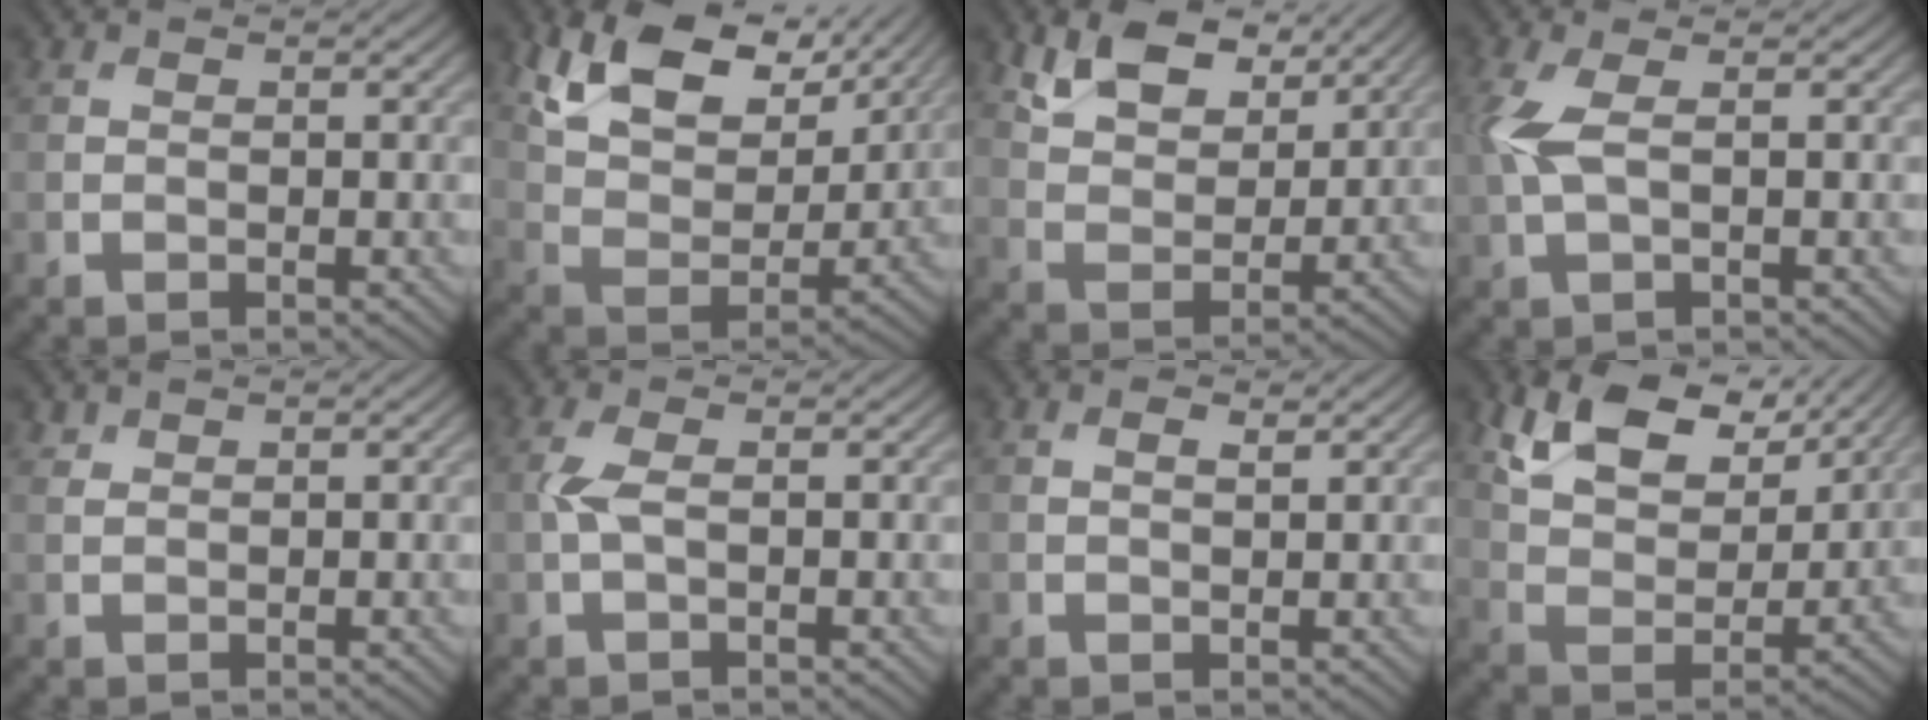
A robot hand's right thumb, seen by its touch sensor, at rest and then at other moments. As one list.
[{"total": 12.6, "force": [7.3, 6.6, 7.9], "torque": [-0.165, 0.005, 0.129]}, {"total": 8.4, "force": [5.4, 4.4, 4.8], "torque": [-0.106, -0.004, 0.097]}, {"total": 3.6, "force": [0.5, 1.2, 3.4], "torque": [-0.091, 0.008, 0.009]}, {"total": 0.9, "force": [0.9, 0.3, 0.2], "torque": [-0.009, 0.001, 0.022]}, {"total": 2.1, "force": [0.0, 0.5, 2.0], "torque": [-0.053, 0.006, -0.002]}, {"total": 1.2, "force": [0.7, 0.4, 0.9], "torque": [-0.021, -0.001, 0.012]}, {"total": 11.4, "force": [6.7, 5.9, 7.1], "torque": [-0.153, 0.003, 0.119]}]